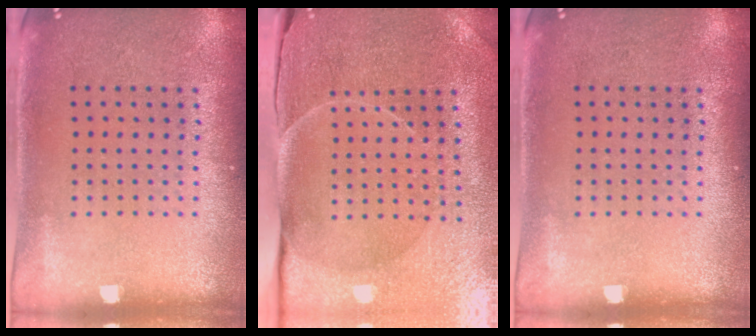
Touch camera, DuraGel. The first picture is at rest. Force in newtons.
{"total": 3.8, "press": 3.7, "slide": 0.7}
{"total": 0.0}